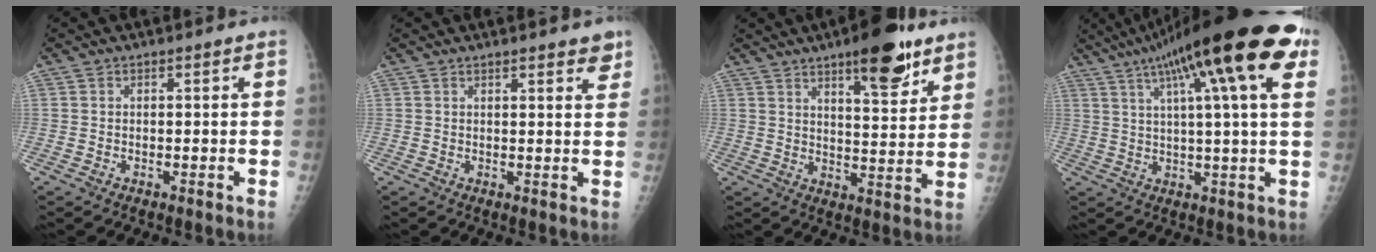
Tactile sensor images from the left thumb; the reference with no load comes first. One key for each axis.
{"total": 3.9, "fx": 3.1, "fy": 1.0, "fz": 2.2, "tx": -0.009, "ty": -0.011, "tz": 0.038}
{"total": 13.1, "fx": 8.3, "fy": 4.1, "fz": 9.2, "tx": -0.103, "ty": -0.047, "tz": 0.120}
{"total": 24.0, "fx": 11.3, "fy": 4.4, "fz": 20.8, "tx": -0.324, "ty": 0.015, "tz": 0.164}